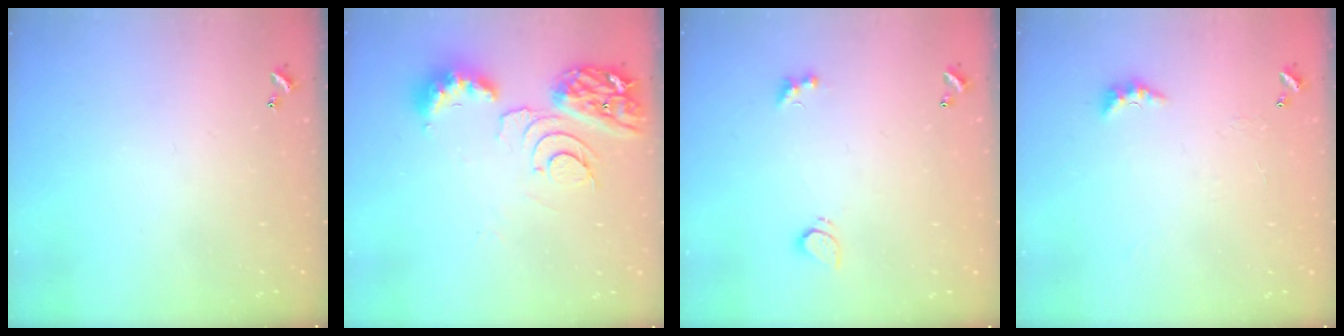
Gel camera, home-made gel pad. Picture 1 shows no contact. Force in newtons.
{"total": 10.1, "press": 10.0, "slide": 1.2}
{"total": 3.0, "press": 2.7, "slide": 1.1}
{"total": 3.0, "press": 2.9, "slide": 0.7}